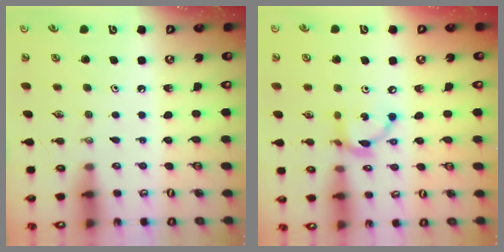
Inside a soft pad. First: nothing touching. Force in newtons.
{"total": 9.4, "press": 9.4, "slide": 0.3}